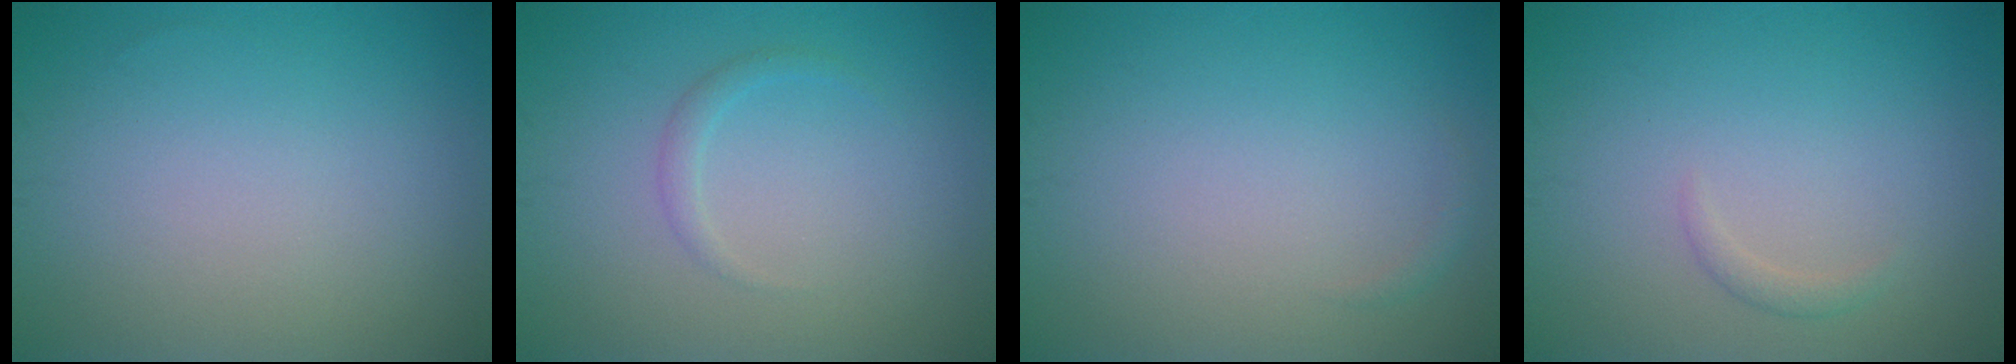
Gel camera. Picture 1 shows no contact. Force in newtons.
{"total": 1.0, "press": 1.0, "slide": 0.1}
{"total": 0.6, "press": 0.6, "slide": 0.1}
{"total": 0.8, "press": 0.8, "slide": 0.1}